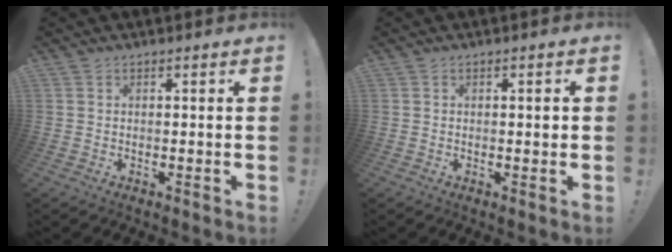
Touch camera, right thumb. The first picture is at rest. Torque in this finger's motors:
{"motor_torque": [-0.08, -0.25, 0.18, -0.07, 0.03]}